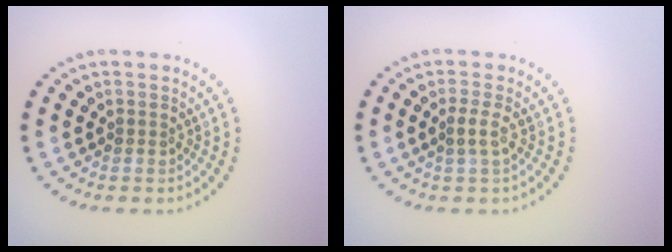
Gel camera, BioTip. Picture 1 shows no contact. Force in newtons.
{"total": 1.4, "press": 1.1, "slide": 0.8}